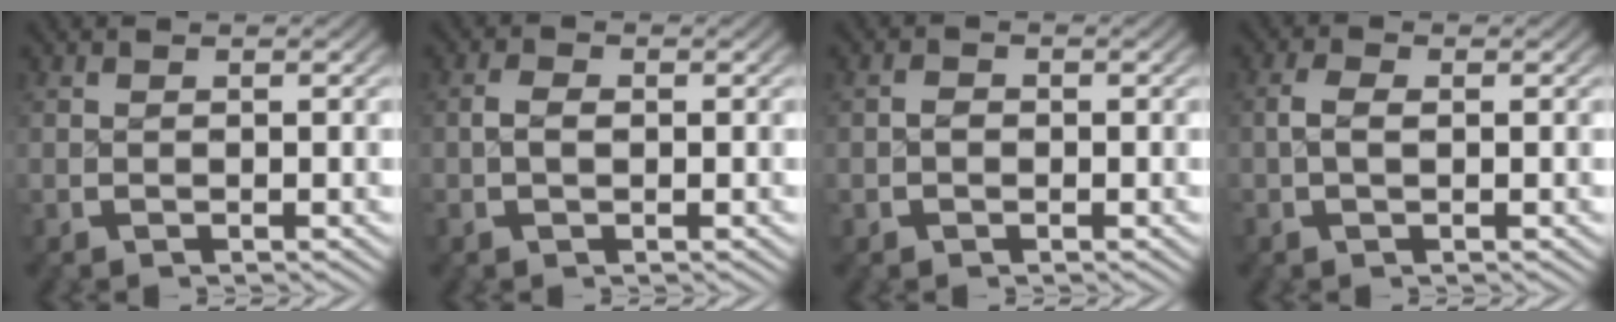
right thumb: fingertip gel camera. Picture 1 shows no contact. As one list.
[{"total": 1.5, "force": [-0.2, 1.1, 1.1], "torque": [-0.025, -0.006, -0.003]}, {"total": 1.0, "force": [-0.4, 0.9, 0.4], "torque": [-0.008, -0.005, -0.007]}, {"total": 1.6, "force": [0.1, 0.9, 1.3], "torque": [-0.032, -0.002, 0.000]}]